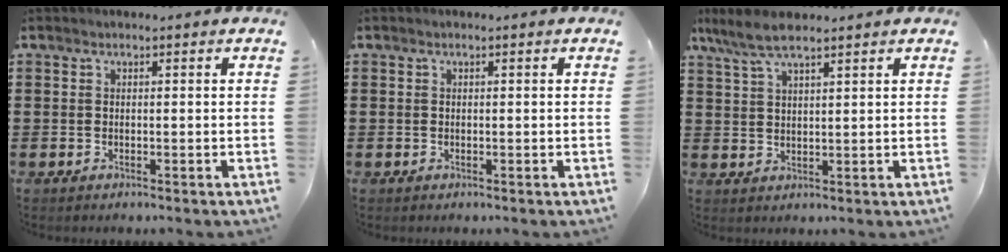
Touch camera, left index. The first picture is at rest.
{"total": 0.0}
{"total": 5.7, "force": [4.3, 1.2, 3.5], "torque": [-0.079, -0.002, 0.080]}